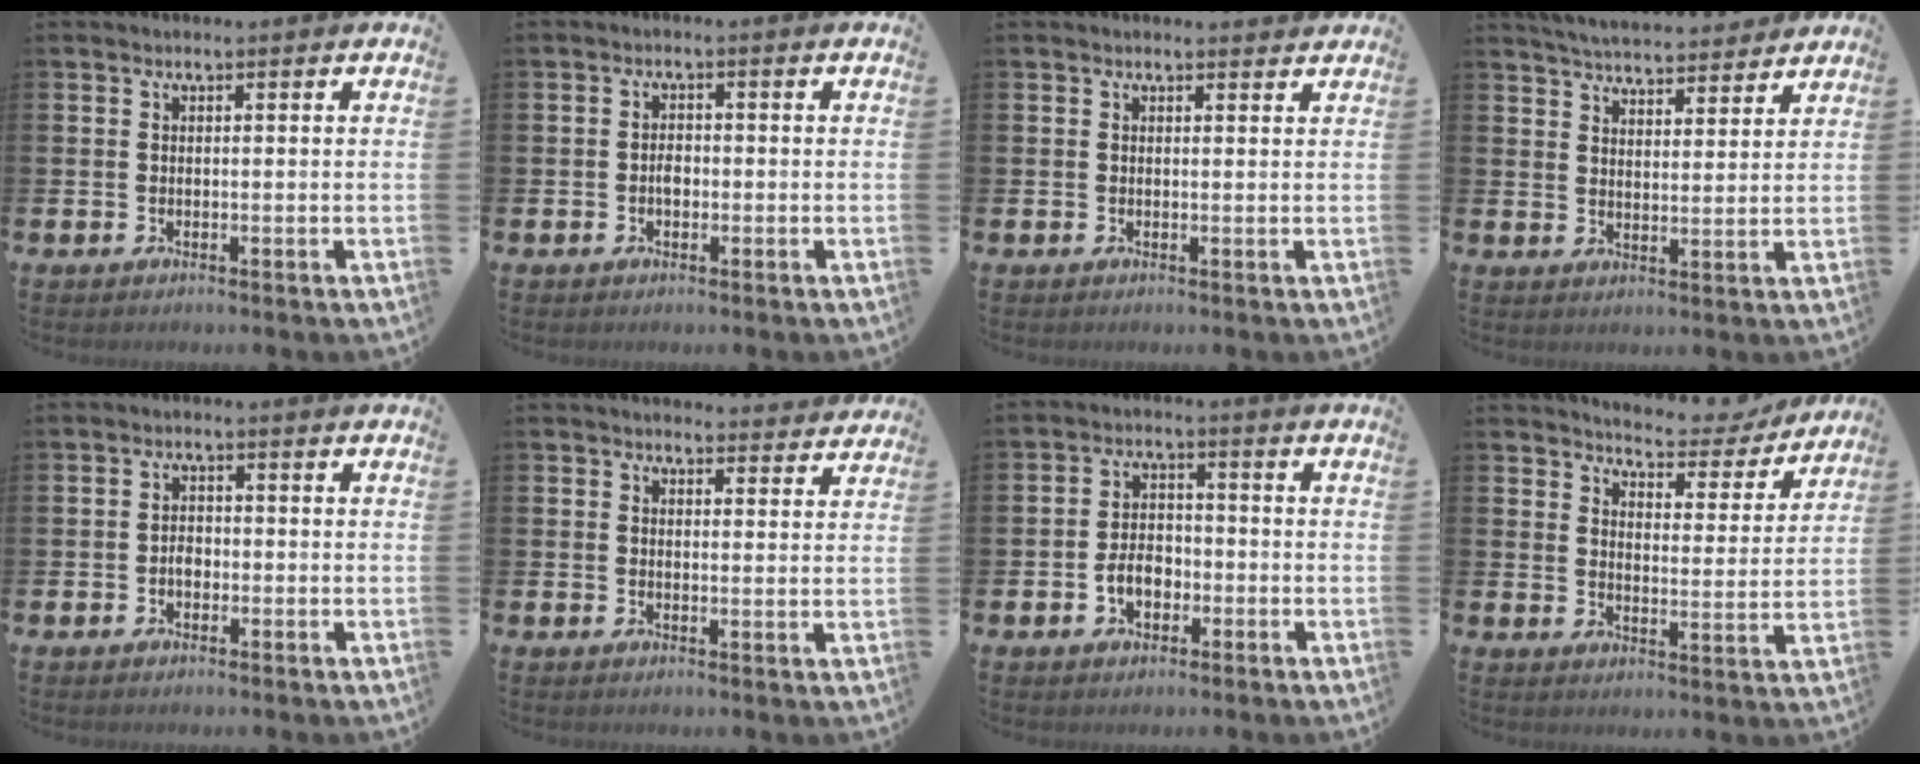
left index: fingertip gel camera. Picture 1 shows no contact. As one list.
[{"total": 1.7, "force": [-0.3, 1.1, 1.3], "torque": [-0.010, 0.000, -0.011]}, {"total": 0.0}, {"total": 4.8, "force": [4.7, 0.5, 0.4], "torque": [-0.021, -0.027, 0.083]}, {"total": 1.9, "force": [-0.6, 1.4, 1.3], "torque": [-0.011, -0.001, -0.015]}, {"total": 3.3, "force": [3.2, 0.6, 0.1], "torque": [0.002, -0.020, 0.056]}, {"total": 4.1, "force": [-1.5, 2.8, 2.6], "torque": [-0.037, 0.001, -0.031]}, {"total": 4.8, "force": [4.8, 0.7, 0.3], "torque": [-0.025, -0.040, 0.079]}]